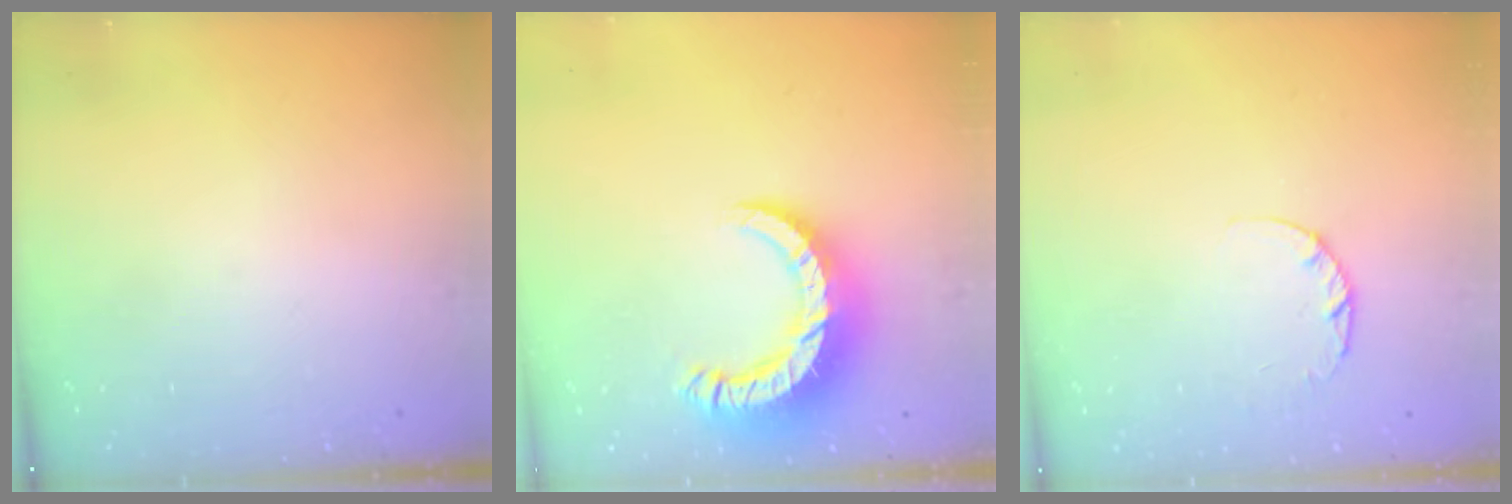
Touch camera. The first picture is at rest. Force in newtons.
{"total": 12.7, "press": 12.7, "slide": 1.2}
{"total": 2.6, "press": 2.5, "slide": 0.4}